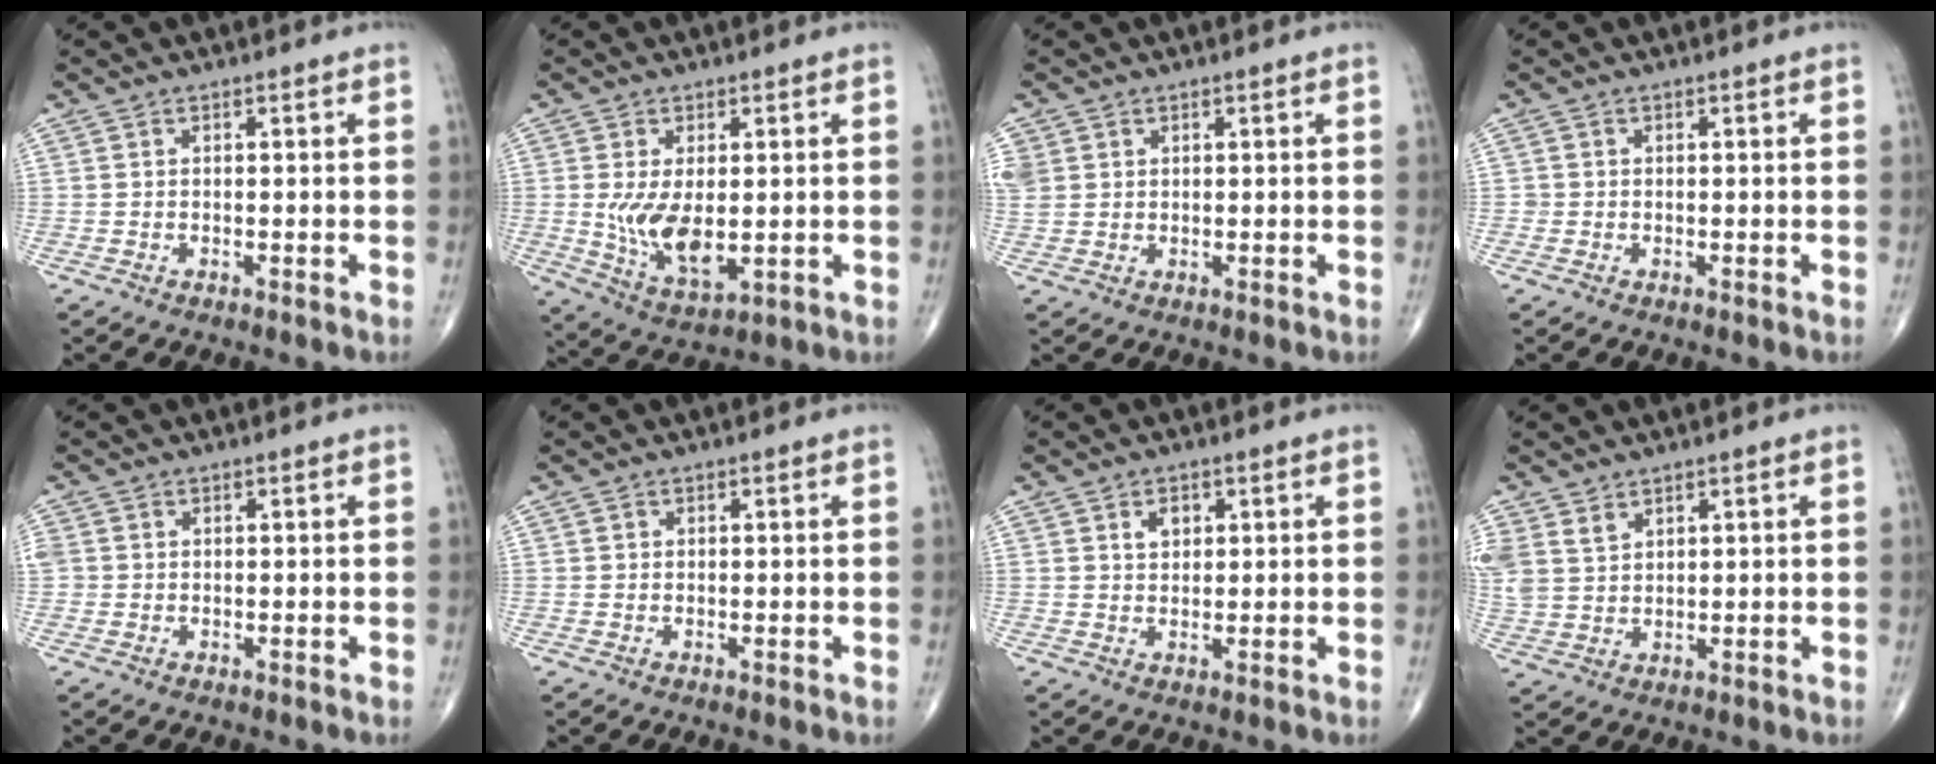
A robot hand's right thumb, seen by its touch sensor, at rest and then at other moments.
{"total": 10.1, "force": [-0.1, 5.1, 8.7], "torque": [-0.154, -0.024, 0.014]}
{"total": 6.0, "force": [1.8, 5.3, 2.3], "torque": [-0.072, 0.009, 0.045]}
{"total": 0.7, "force": [-0.2, 0.7, 0.0], "torque": [0.003, 0.005, -0.005]}
{"total": 2.0, "force": [0.1, 1.9, 0.7], "torque": [-0.009, 0.006, 0.005]}
{"total": 0.6, "force": [0.1, 0.5, 0.1], "torque": [0.003, 0.002, 0.001]}
{"total": 2.9, "force": [1.2, 2.1, 1.6], "torque": [-0.012, -0.005, 0.020]}
{"total": 6.0, "force": [3.7, 4.2, 2.3], "torque": [-0.044, -0.010, 0.087]}